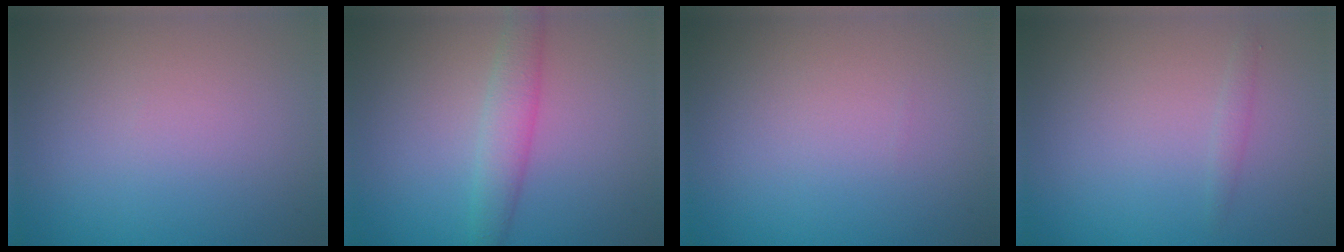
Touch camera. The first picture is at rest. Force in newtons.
{"total": 2.9, "press": 2.9, "slide": 0.2}
{"total": 0.0}
{"total": 0.8, "press": 0.8, "slide": 0.1}